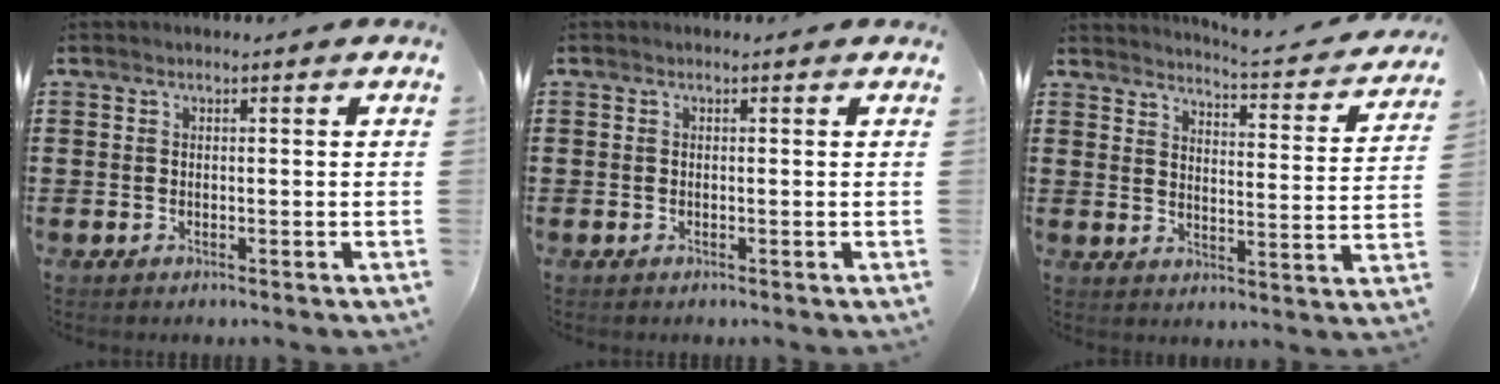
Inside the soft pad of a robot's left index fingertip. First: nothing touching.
{"total": 0.0}
{"total": 3.6, "force": [3.4, -0.5, 1.1], "torque": [-0.027, -0.039, 0.048]}